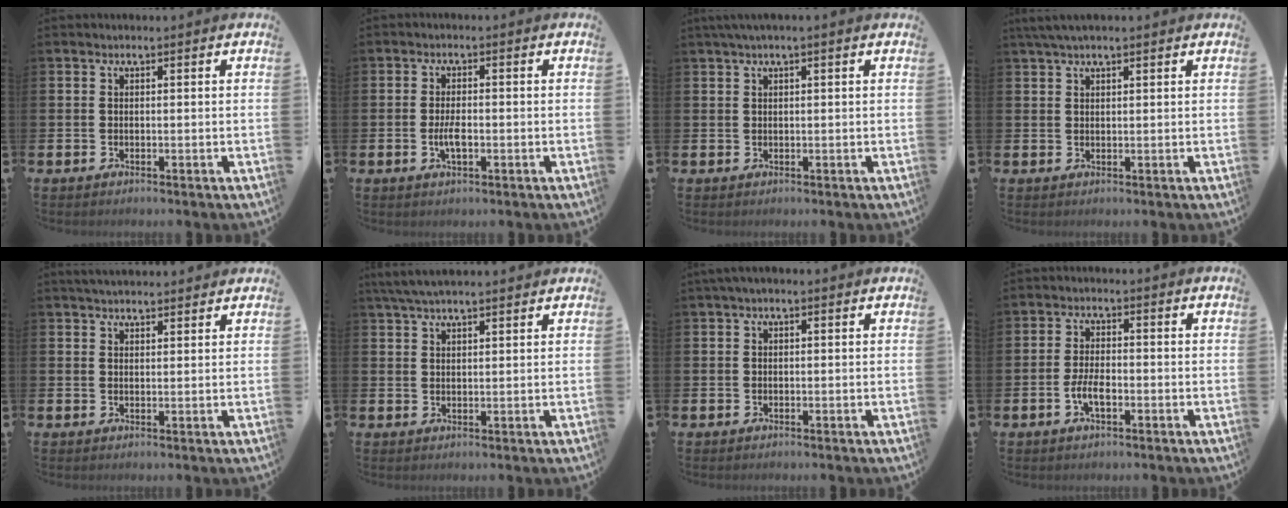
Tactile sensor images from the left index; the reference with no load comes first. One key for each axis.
{"total": 3.0, "fx": -0.6, "fy": 1.2, "fz": 2.6, "tx": -0.053, "ty": -0.003, "tz": -0.014}
{"total": 1.4, "fx": 0.9, "fy": -0.1, "fz": 1.1, "tx": -0.026, "ty": 0.003, "tz": 0.016}
{"total": 2.6, "fx": 2.1, "fy": 0.5, "fz": 1.5, "tx": -0.029, "ty": 0.002, "tz": 0.037}
{"total": 2.9, "fx": 2.8, "fy": 0.6, "fz": 0.7, "tx": -0.016, "ty": -0.006, "tz": 0.051}
{"total": 4.3, "fx": 3.7, "fy": 0.8, "fz": 2.1, "tx": -0.044, "ty": -0.006, "tz": 0.069}
{"total": 0.7, "fx": 0.1, "fy": 0.2, "fz": 0.6, "tx": -0.009, "ty": 0.003, "tz": -0.001}
{"total": 3.6, "fx": -1.1, "fy": 1.5, "fz": 3.0, "tx": -0.058, "ty": 0.002, "tz": -0.022}